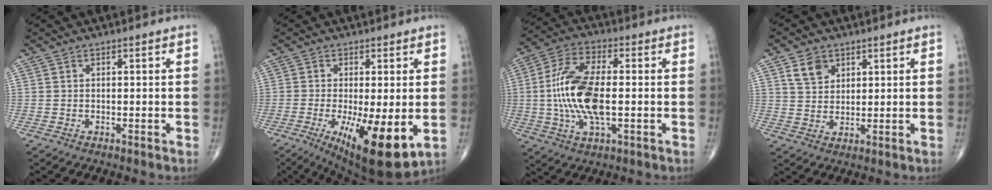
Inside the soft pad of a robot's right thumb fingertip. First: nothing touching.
{"total": 14.3, "force": [-3.8, 4.3, 13.1], "torque": [-0.203, -0.026, -0.045]}
{"total": 15.1, "force": [-0.8, 6.3, 13.7], "torque": [-0.291, 0.011, -0.017]}
{"total": 5.1, "force": [2.8, 3.7, 2.3], "torque": [-0.025, -0.016, 0.055]}